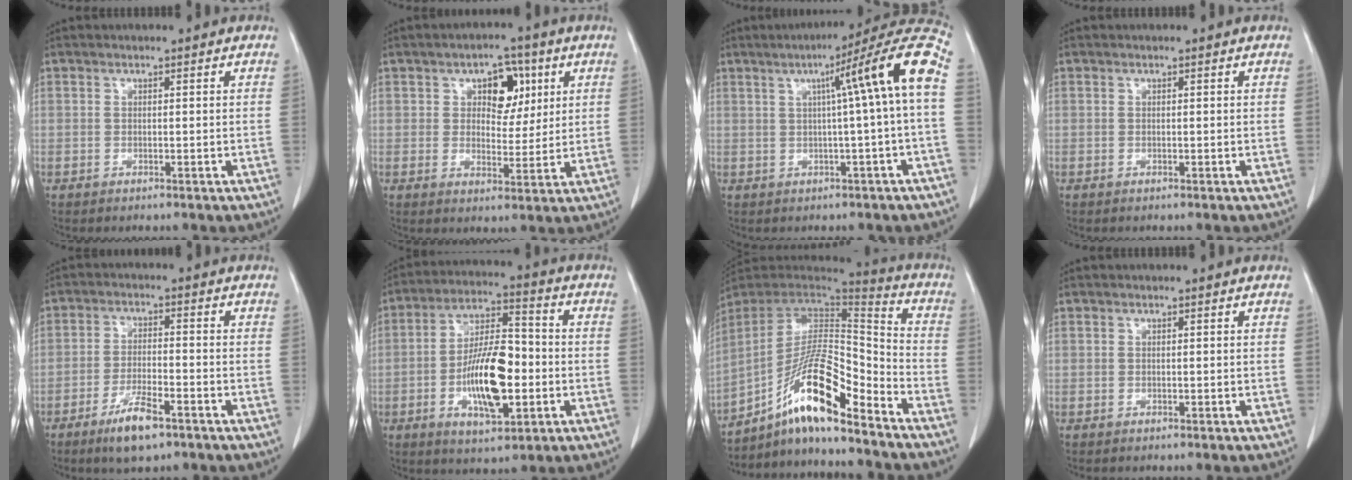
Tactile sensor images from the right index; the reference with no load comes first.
{"total": 6.6, "force": [2.5, 3.8, 4.8], "torque": [-0.062, 0.014, 0.039]}
{"total": 12.3, "force": [1.7, -1.7, 12.1], "torque": [-0.158, 0.030, 0.017]}
{"total": 0.0}
{"total": 5.9, "force": [-3.8, 1.2, 4.3], "torque": [-0.083, -0.007, -0.061]}
{"total": 13.7, "force": [-3.1, 4.5, 12.5], "torque": [-0.234, 0.007, -0.049]}
{"total": 16.1, "force": [-11.0, 1.9, 11.6], "torque": [-0.212, 0.010, -0.193]}
{"total": 0.0}